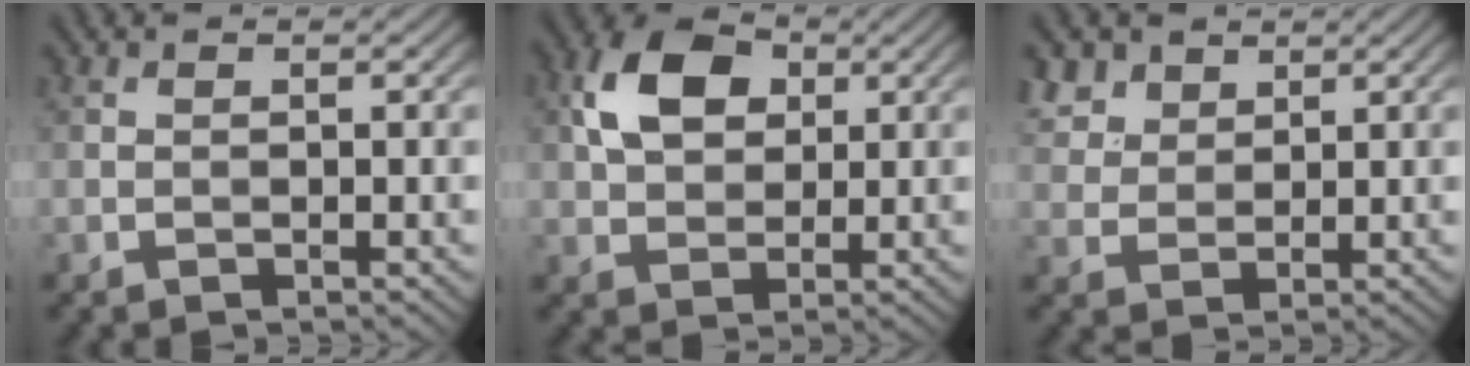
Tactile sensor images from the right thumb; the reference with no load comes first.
{"total": 7.4, "force": [2.2, 5.2, 4.9], "torque": [-0.110, 0.011, 0.034]}
{"total": 4.8, "force": [3.1, 3.1, 2.0], "torque": [-0.062, -0.001, 0.072]}